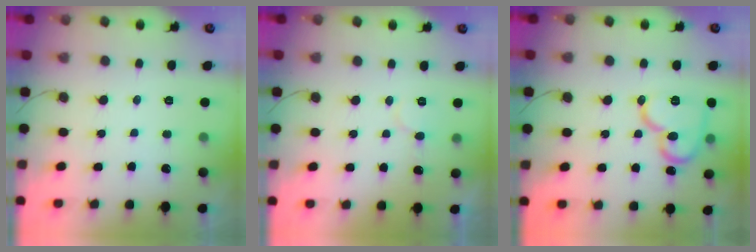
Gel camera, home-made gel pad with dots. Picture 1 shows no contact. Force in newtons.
{"total": 5.2, "press": 5.2, "slide": 0.5}
{"total": 14.0, "press": 13.9, "slide": 1.7}